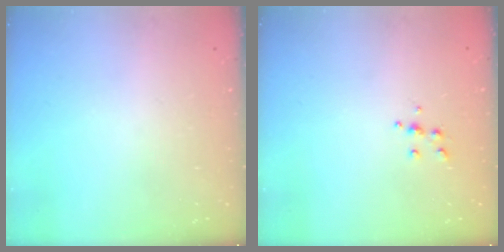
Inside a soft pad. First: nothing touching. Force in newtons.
{"total": 5.0, "press": 5.0, "slide": 0.6}